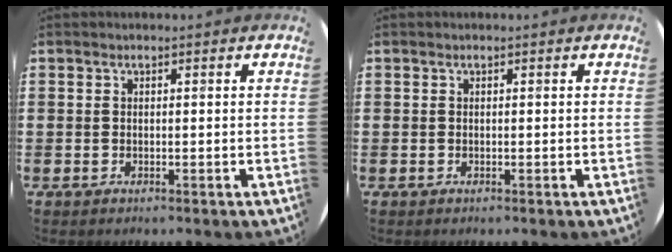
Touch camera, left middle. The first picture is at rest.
{"total": 0.0}